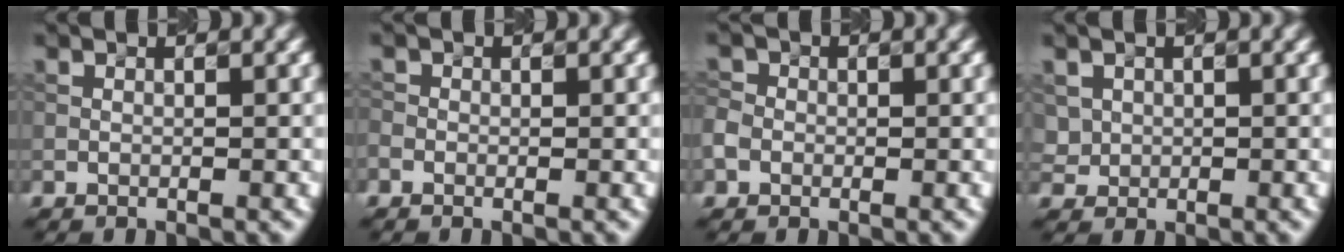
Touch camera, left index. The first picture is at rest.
{"total": 0.7, "force": [-0.3, 0.6, 0.2], "torque": [-0.005, 0.000, -0.007]}
{"total": 1.5, "force": [-0.4, 1.4, 0.5], "torque": [-0.008, 0.003, -0.015]}
{"total": 1.5, "force": [0.5, 1.4, 0.0], "torque": [-0.001, -0.001, 0.013]}